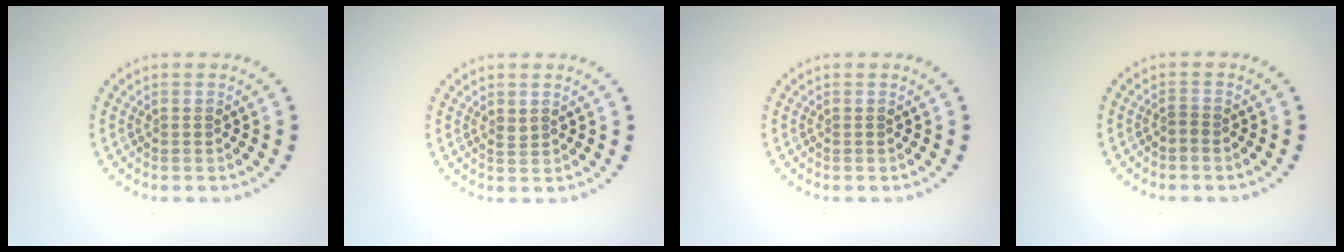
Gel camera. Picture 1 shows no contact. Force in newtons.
{"total": 0.7, "press": 0.6, "slide": 0.3}
{"total": 0.0}
{"total": 0.6, "press": 0.3, "slide": 0.5}